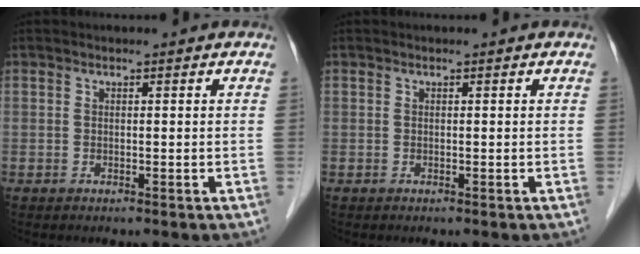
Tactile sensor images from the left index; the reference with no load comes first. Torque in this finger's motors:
{"motor_torque": [-0.03, 0.02, 0.01, -0.01]}